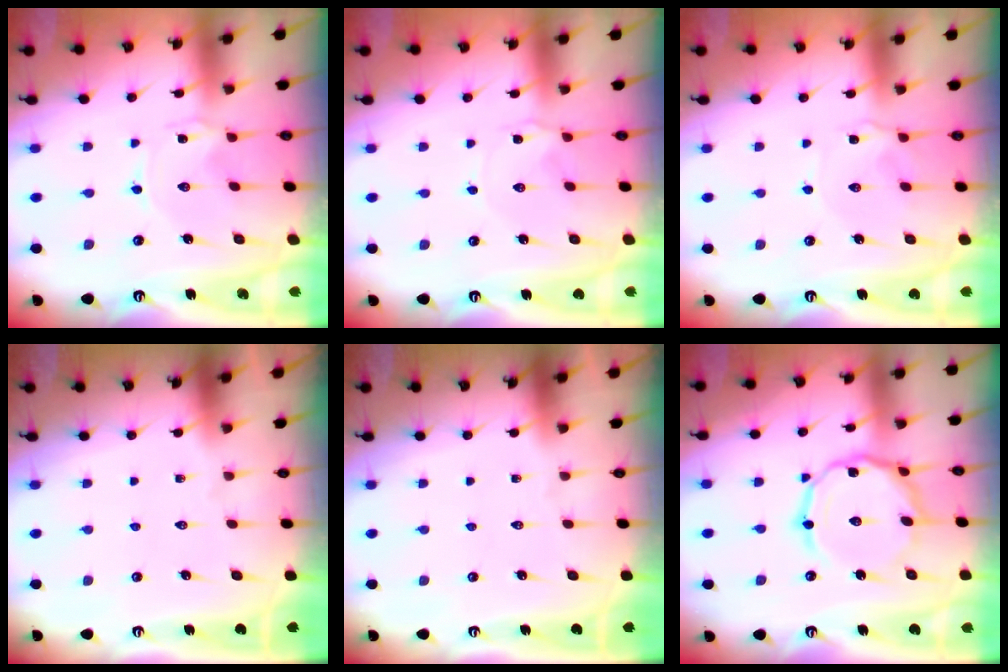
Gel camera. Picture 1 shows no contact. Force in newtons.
{"total": 0.0}
{"total": 2.3, "press": 2.2, "slide": 0.4}
{"total": 0.0}
{"total": 0.0}
{"total": 12.0, "press": 12.0, "slide": 0.7}